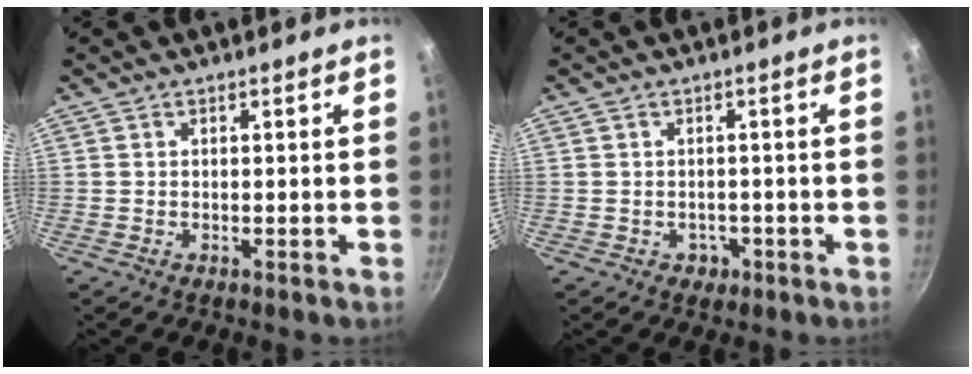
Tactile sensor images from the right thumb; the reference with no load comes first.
{"total": 2.3, "force": [-0.8, 2.0, 0.7], "torque": [0.003, 0.010, 0.000]}